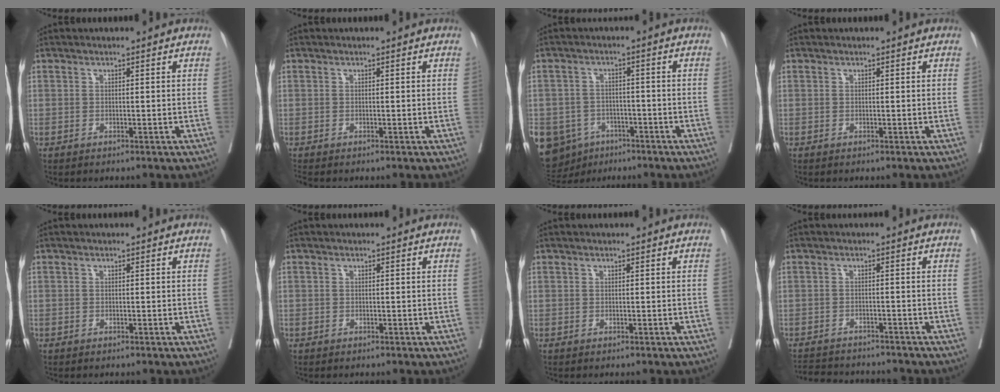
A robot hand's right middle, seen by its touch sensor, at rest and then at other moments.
{"total": 0.0}
{"total": 16.2, "force": [-8.3, 12.6, 5.9], "torque": [-0.168, 0.008, -0.111]}
{"total": 0.0}
{"total": 0.7, "force": [-0.4, 0.6, 0.0], "torque": [-0.002, 0.007, -0.008]}
{"total": 1.0, "force": [-0.4, 0.9, -0.1], "torque": [-0.001, 0.008, -0.009]}
{"total": 0.0}
{"total": 10.5, "force": [-9.7, 2.3, 3.0], "torque": [-0.057, 0.003, -0.132]}